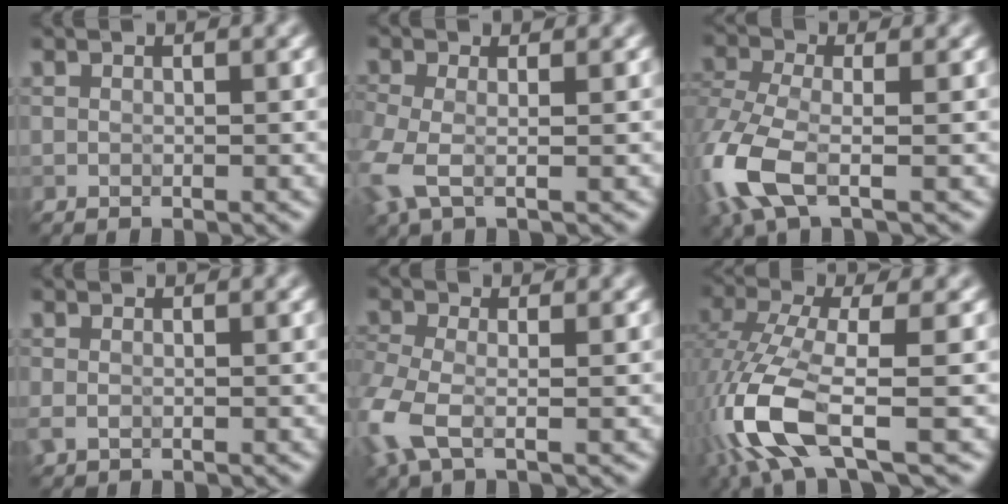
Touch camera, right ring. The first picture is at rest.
{"total": 2.7, "force": [-2.1, 0.3, 1.7], "torque": [-0.084, -0.015, -0.007]}
{"total": 6.2, "force": [-4.5, 1.4, 4.0], "torque": [-0.147, -0.024, -0.061]}
{"total": 1.2, "force": [-0.9, -0.6, -0.6], "torque": [-0.015, -0.018, 0.019]}
{"total": 4.2, "force": [-3.1, 1.1, 2.5], "torque": [-0.113, -0.023, -0.029]}
{"total": 9.4, "force": [-5.7, 1.8, 7.2], "torque": [-0.207, -0.018, -0.076]}